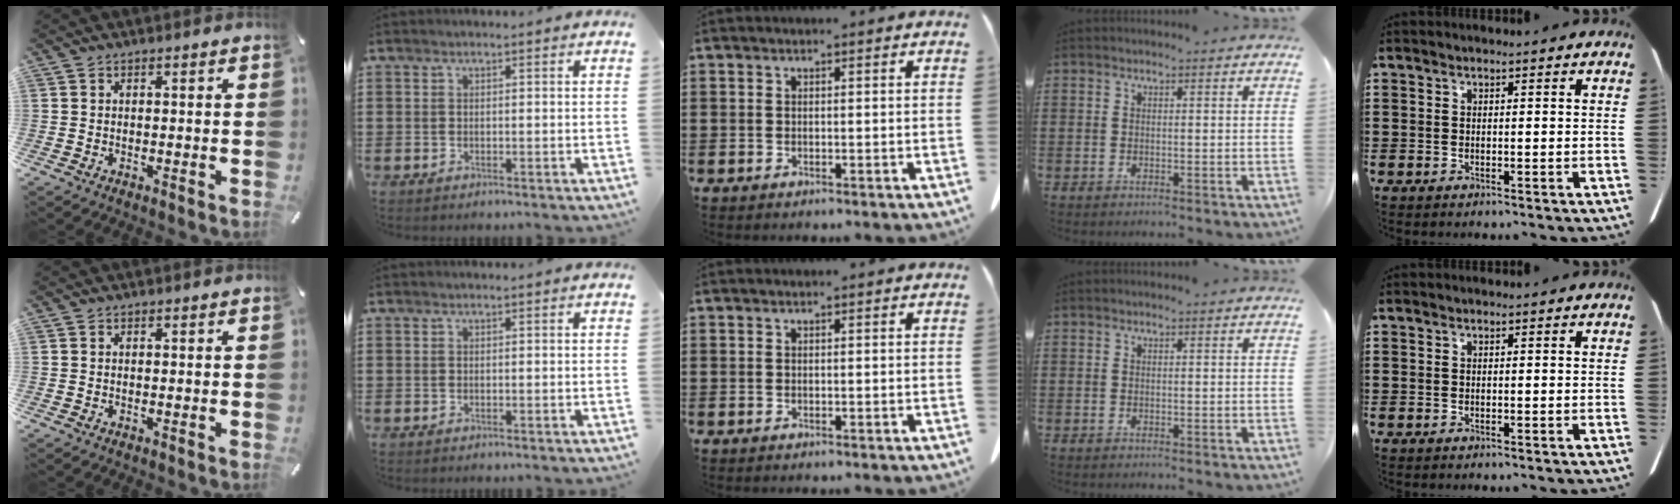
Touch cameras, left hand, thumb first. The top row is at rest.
{}